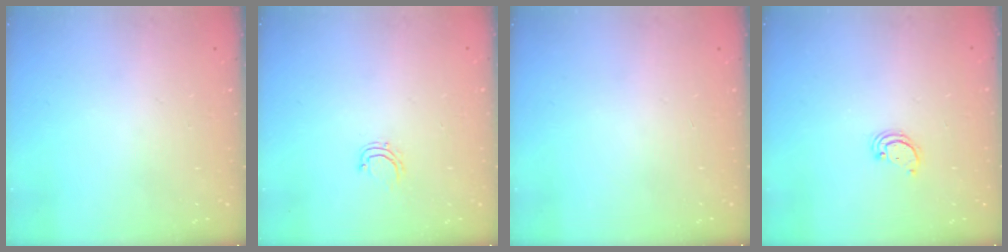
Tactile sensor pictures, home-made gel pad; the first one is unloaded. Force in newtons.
{"total": 4.7, "press": 4.7, "slide": 0.3}
{"total": 0.0}
{"total": 2.2, "press": 2.2, "slide": 0.2}